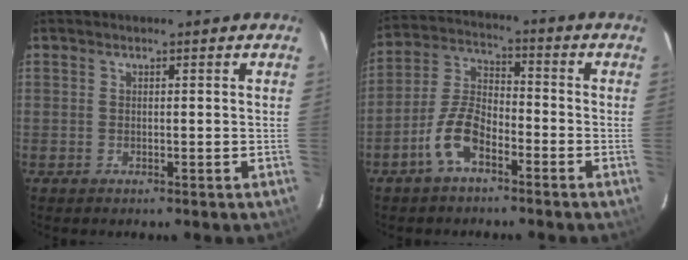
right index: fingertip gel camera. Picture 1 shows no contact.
{"total": 8.5, "force": [-5.0, 3.7, 5.9], "torque": [-0.133, 0.015, -0.098]}